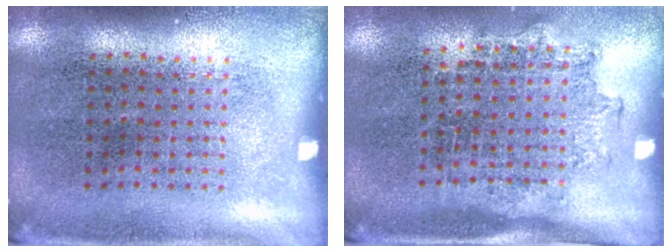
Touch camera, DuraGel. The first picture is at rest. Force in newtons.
{"total": 1.3, "press": 1.0, "slide": 0.8}